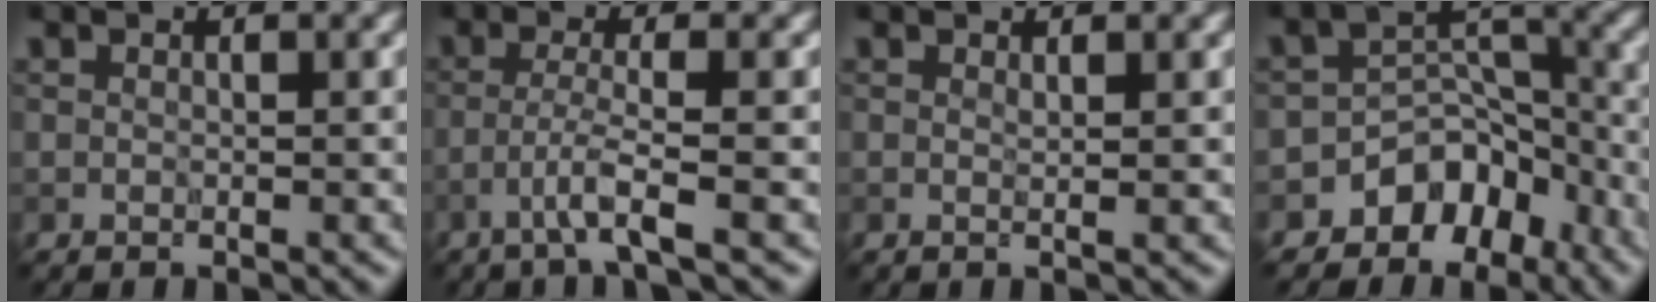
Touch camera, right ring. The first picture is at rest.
{"total": 2.9, "force": [-1.5, 0.0, 2.4], "torque": [-0.043, 0.009, -0.044]}
{"total": 0.6, "force": [0.3, 0.0, 0.5], "torque": [-0.009, -0.002, 0.004]}
{"total": 5.4, "force": [-3.6, 3.8, 1.5], "torque": [0.002, 0.006, -0.062]}